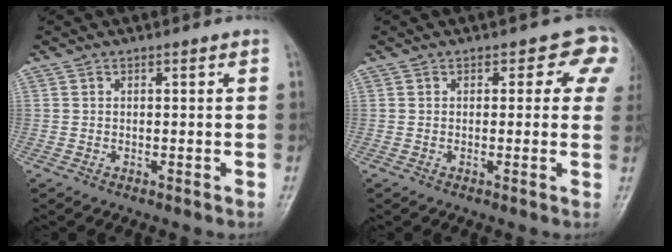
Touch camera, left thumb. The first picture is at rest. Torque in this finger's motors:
{"motor_torque": [0.11, 0.12, 0.07, -0.04, 0.02]}